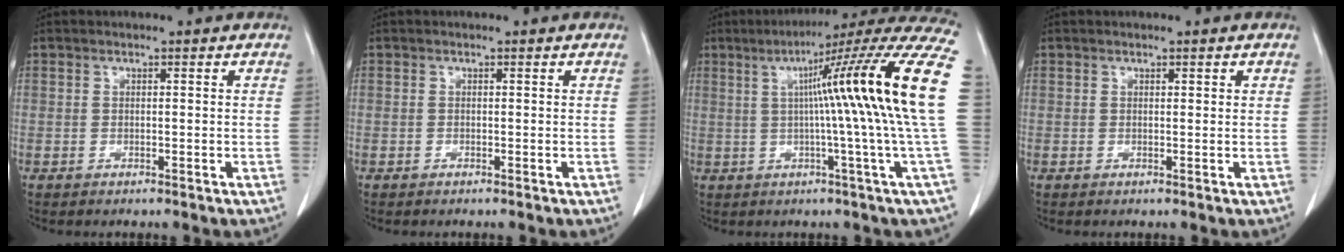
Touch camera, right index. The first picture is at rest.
{"total": 0.0}
{"total": 20.5, "force": [2.3, -2.7, 20.2], "torque": [-0.226, 0.023, 0.017]}
{"total": 0.6, "force": [0.3, 0.2, 0.4], "torque": [-0.006, -0.001, 0.005]}